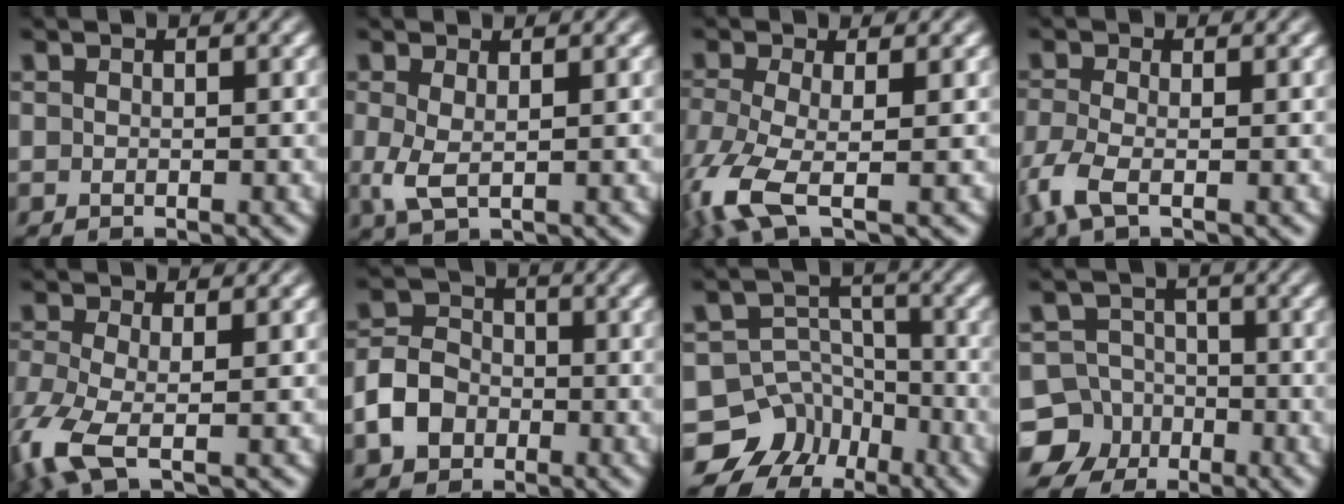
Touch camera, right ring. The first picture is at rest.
{"total": 2.5, "force": [-0.3, 1.0, 2.2], "torque": [-0.060, -0.023, 0.008]}
{"total": 5.6, "force": [-1.7, 2.8, 4.5], "torque": [-0.124, -0.036, -0.012]}
{"total": 3.0, "force": [-1.6, 1.3, 2.3], "torque": [-0.068, -0.020, -0.019]}
{"total": 4.6, "force": [-1.5, 2.3, 3.7], "torque": [-0.107, -0.032, -0.011]}
{"total": 5.0, "force": [-1.6, 4.2, 2.2], "torque": [-0.038, -0.009, -0.024]}
{"total": 12.4, "force": [-5.1, 10.5, 4.1], "torque": [-0.076, -0.056, -0.080]}
{"total": 10.8, "force": [-4.1, 9.6, 2.5], "torque": [-0.056, -0.048, -0.072]}